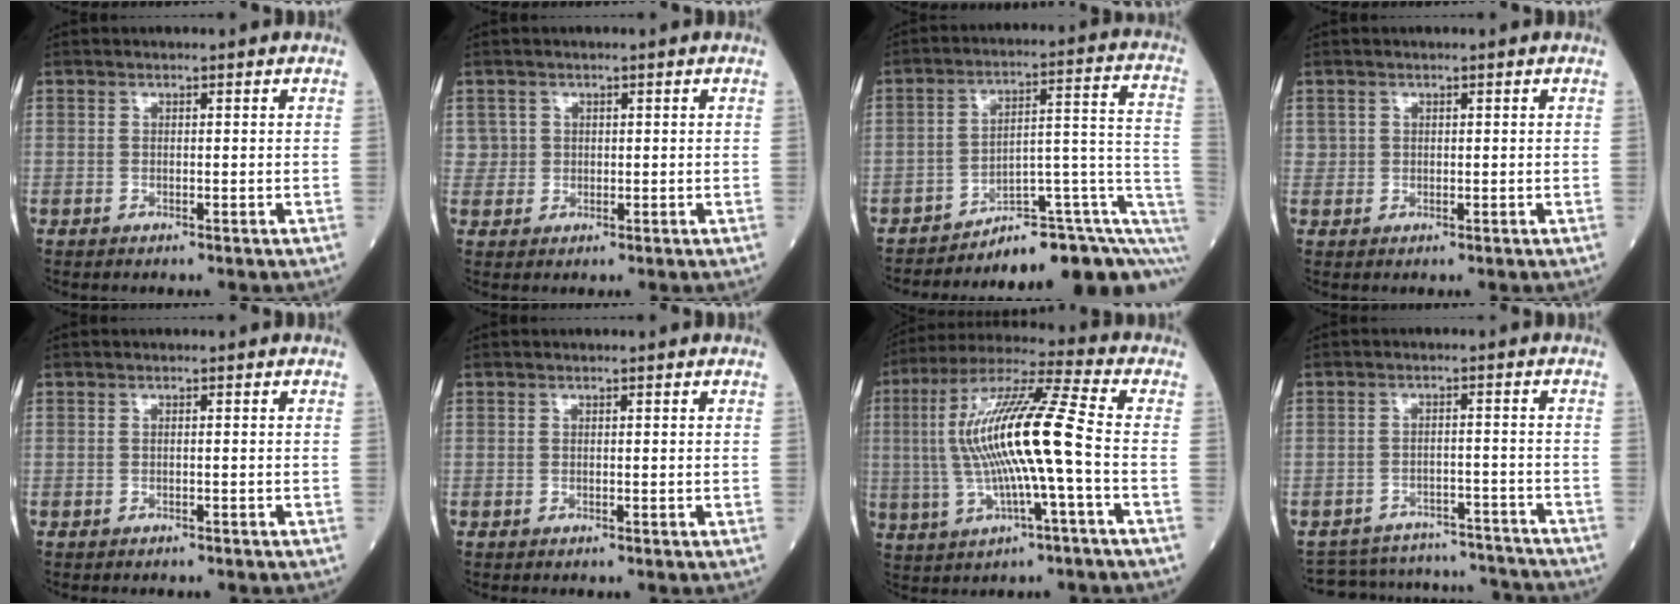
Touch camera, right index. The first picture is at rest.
{"total": 2.0, "force": [0.7, 1.9, -0.2], "torque": [0.019, 0.004, 0.008]}
{"total": 13.2, "force": [-9.6, 2.5, 8.7], "torque": [-0.072, 0.077, -0.128]}
{"total": 0.9, "force": [0.4, 0.8, 0.0], "torque": [0.011, 0.002, 0.003]}
{"total": 1.0, "force": [-0.8, 0.2, 0.4], "torque": [-0.014, -0.003, -0.009]}
{"total": 0.0}
{"total": 15.8, "force": [-0.7, 0.6, 15.8], "torque": [-0.310, 0.016, -0.016]}
{"total": 13.7, "force": [-13.3, 2.8, 1.1], "torque": [-0.022, 0.023, -0.171]}